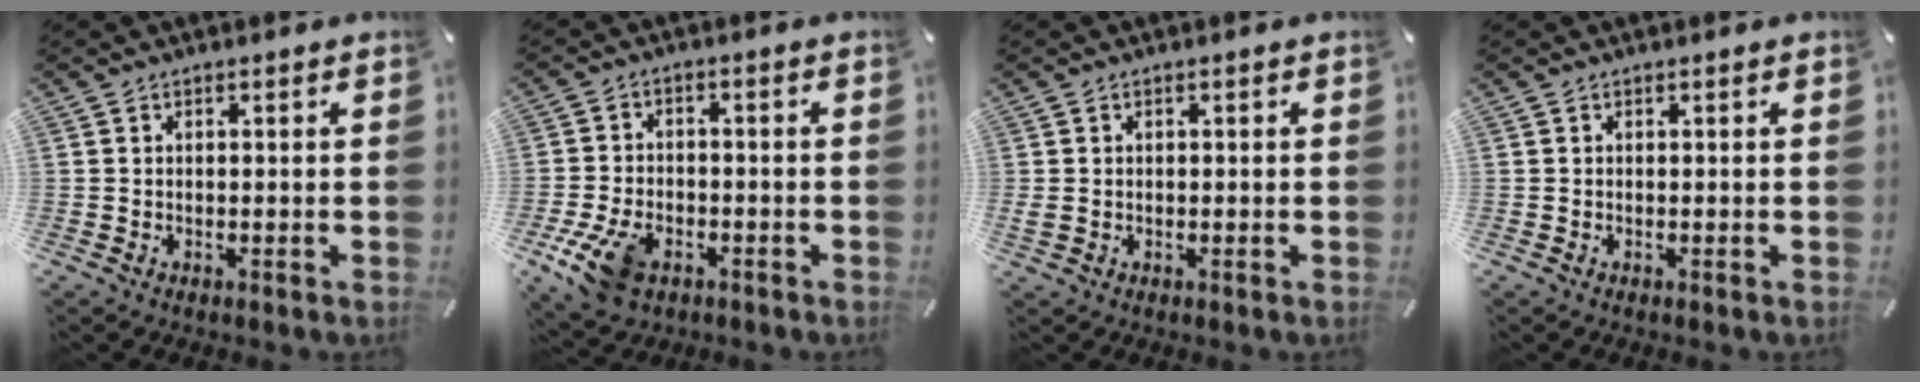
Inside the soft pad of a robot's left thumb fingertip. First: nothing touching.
{"total": 9.8, "force": [-4.6, 6.2, 5.9], "torque": [-0.130, 0.016, -0.082]}
{"total": 1.5, "force": [0.0, 1.1, 1.0], "torque": [-0.019, 0.004, -0.001]}
{"total": 0.0}